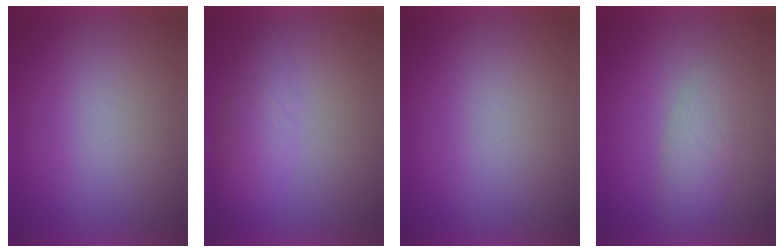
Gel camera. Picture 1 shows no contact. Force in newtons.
{"total": 3.0}
{"total": 0.0}
{"total": 2.9}